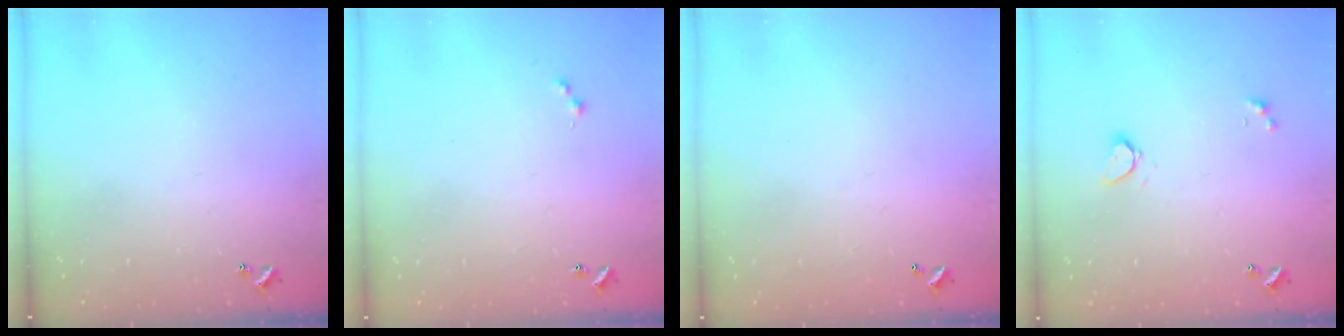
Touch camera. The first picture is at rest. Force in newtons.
{"total": 0.0}
{"total": 2.9, "press": 2.9, "slide": 0.1}
{"total": 0.6, "press": 0.6, "slide": 0.2}